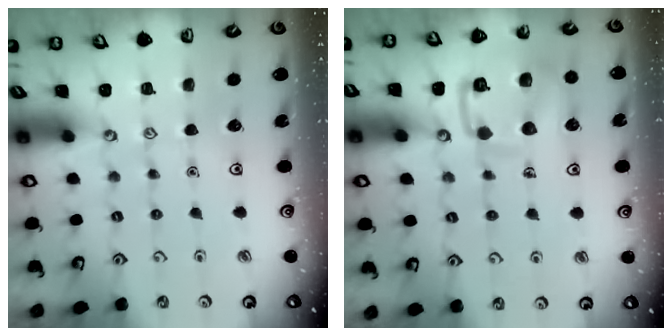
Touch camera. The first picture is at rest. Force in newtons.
{"total": 11.9, "press": 11.8, "slide": 1.0}